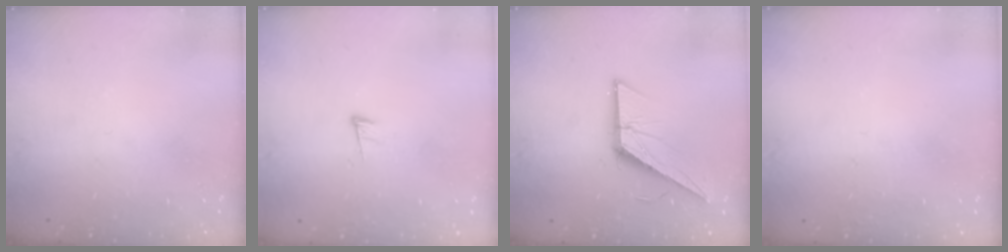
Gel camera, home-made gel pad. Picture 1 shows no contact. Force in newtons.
{"total": 8.9, "press": 8.8, "slide": 1.6}
{"total": 12.7, "press": 12.7, "slide": 0.6}
{"total": 1.8, "press": 1.7, "slide": 0.4}